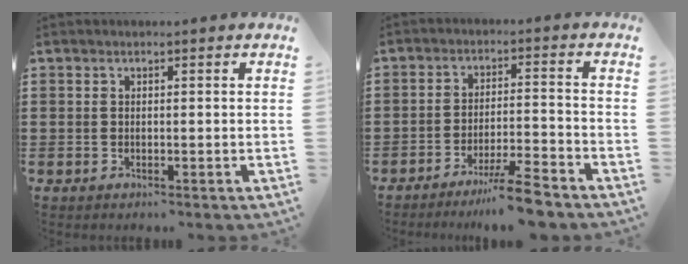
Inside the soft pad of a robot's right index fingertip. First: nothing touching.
{"total": 7.0, "force": [-5.8, -0.2, 3.9], "torque": [-0.068, -0.008, -0.106]}